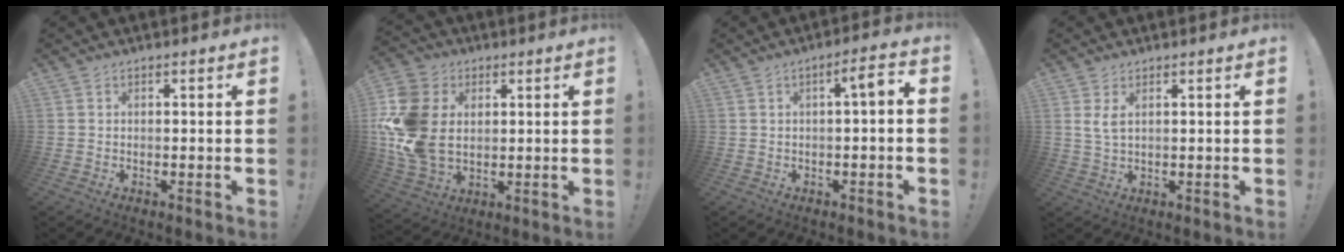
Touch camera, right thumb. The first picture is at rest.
{"total": 19.0, "force": [2.3, 14.2, 12.4], "torque": [-0.269, -0.005, 0.047]}
{"total": 4.3, "force": [-0.4, 0.8, 4.2], "torque": [-0.063, 0.004, -0.012]}
{"total": 3.9, "force": [1.8, 1.6, 3.1], "torque": [-0.068, -0.003, 0.031]}